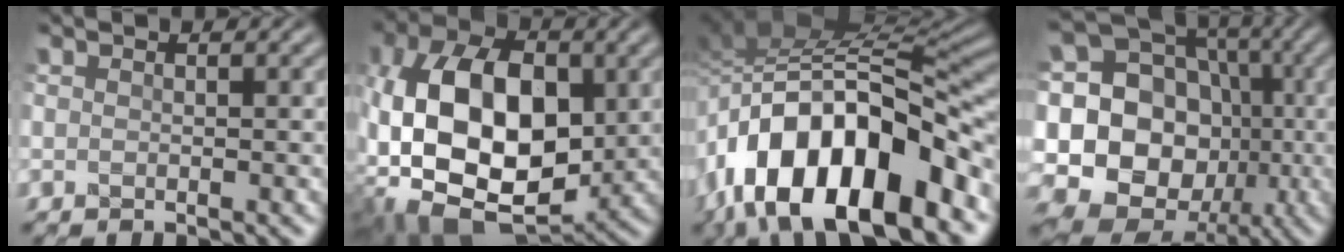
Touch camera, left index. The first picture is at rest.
{"total": 14.5, "force": [0.5, 9.4, 11.1], "torque": [-0.203, 0.000, 0.014]}
{"total": 15.0, "force": [-6.9, 7.6, 10.9], "torque": [-0.178, 0.014, -0.123]}
{"total": 20.9, "force": [-2.2, 18.8, 9.0], "torque": [-0.207, 0.019, -0.062]}